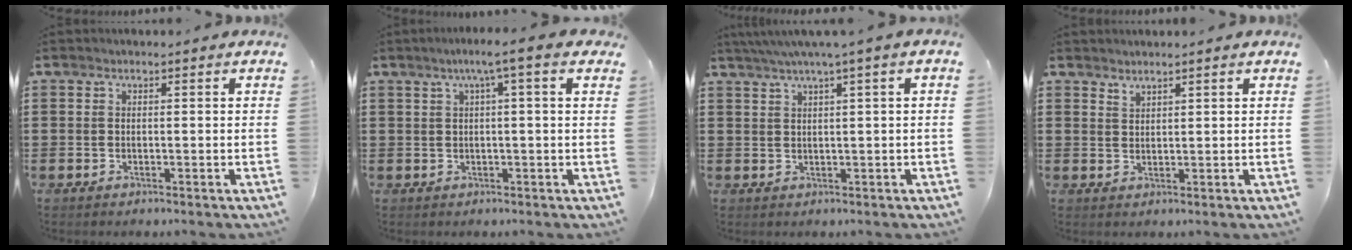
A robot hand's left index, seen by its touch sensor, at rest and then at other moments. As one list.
[{"total": 3.5, "force": [1.3, -0.3, 3.3], "torque": [-0.065, 0.000, 0.018]}, {"total": 2.3, "force": [1.2, -0.1, 2.0], "torque": [-0.038, 0.000, 0.021]}, {"total": 1.6, "force": [1.6, 0.2, 0.3], "torque": [-0.009, 0.000, 0.031]}]